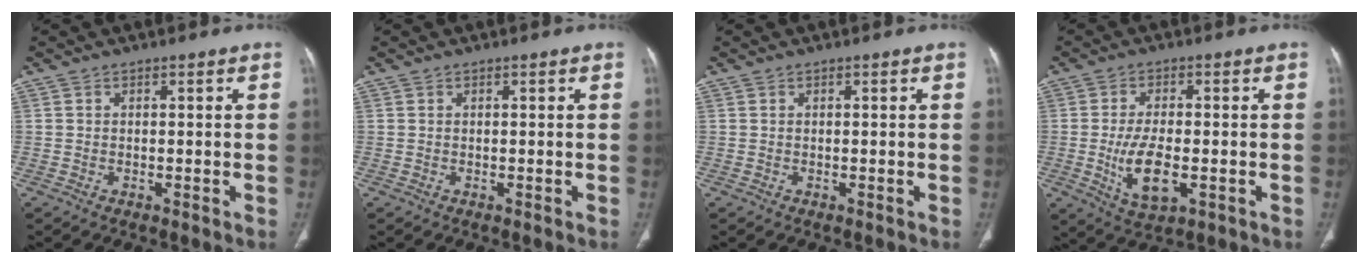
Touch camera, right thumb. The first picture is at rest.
{"total": 0.0}
{"total": 0.0}
{"total": 9.1, "force": [-1.8, 4.2, 7.9], "torque": [-0.145, -0.004, -0.024]}